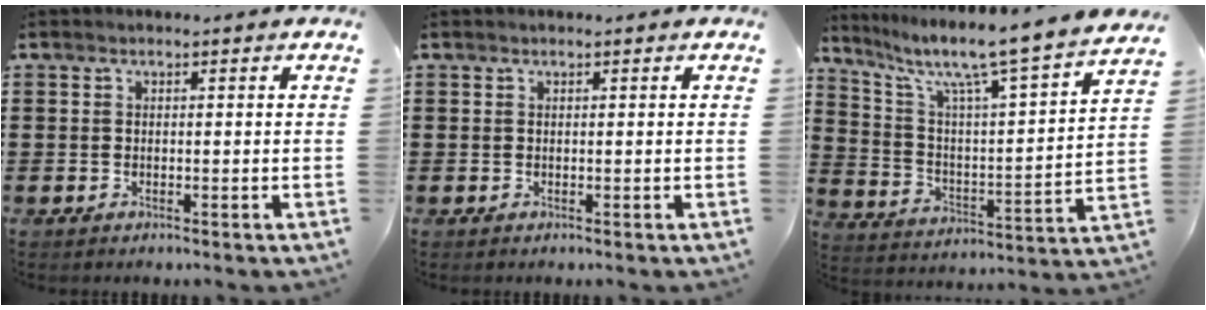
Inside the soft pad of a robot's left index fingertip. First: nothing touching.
{"total": 0.0}
{"total": 8.4, "force": [7.0, -0.1, 4.5], "torque": [-0.110, -0.063, 0.105]}